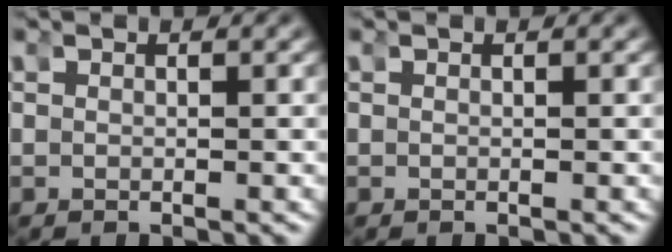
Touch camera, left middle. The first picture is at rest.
{"total": 0.0}